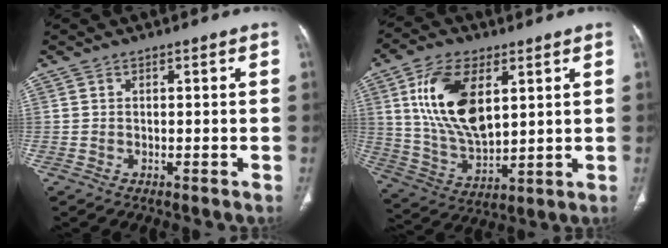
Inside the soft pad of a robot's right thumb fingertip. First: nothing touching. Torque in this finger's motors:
{"motor_torque": [2.28, 2.25, 1.80, -0.27, 0.22]}